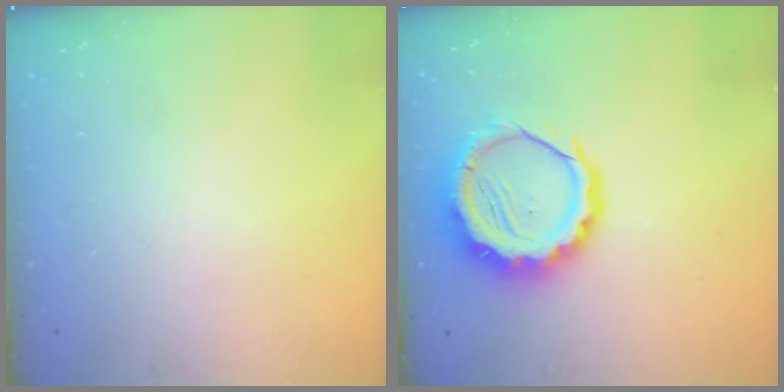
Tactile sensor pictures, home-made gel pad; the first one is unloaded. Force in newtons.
{"total": 13.5, "press": 13.1, "slide": 3.3}